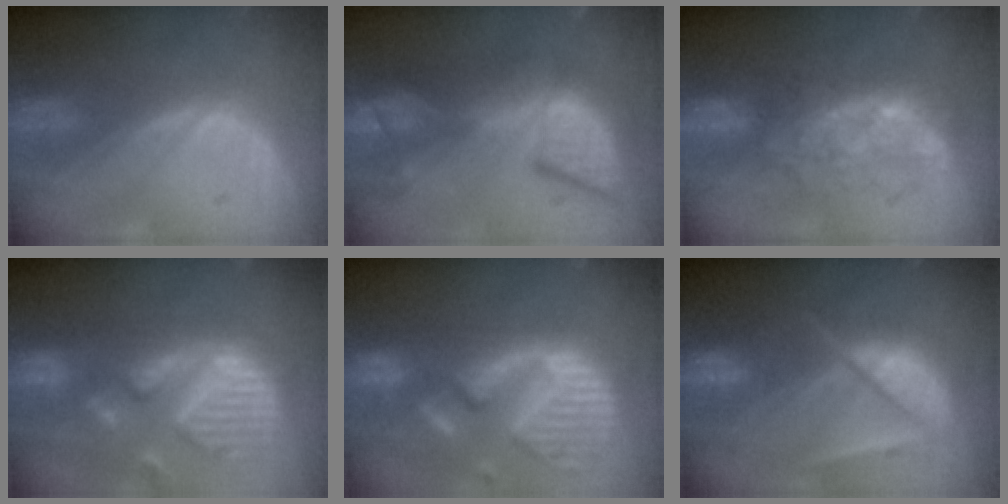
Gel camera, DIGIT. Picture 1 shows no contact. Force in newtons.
{"total": 12.1, "press": 11.1, "slide": 4.9}
{"total": 8.4, "press": 7.5, "slide": 4.0}
{"total": 13.9, "press": 11.7, "slide": 7.5}
{"total": 14.3, "press": 11.9, "slide": 7.9}
{"total": 9.7, "press": 8.4, "slide": 4.9}